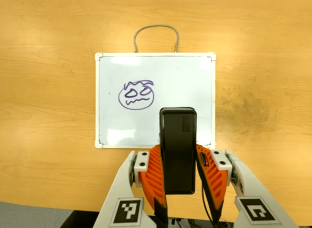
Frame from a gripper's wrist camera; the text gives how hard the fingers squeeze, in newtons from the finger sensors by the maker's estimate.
{"total": 4.5, "left": 3.4, "right": 5.6}